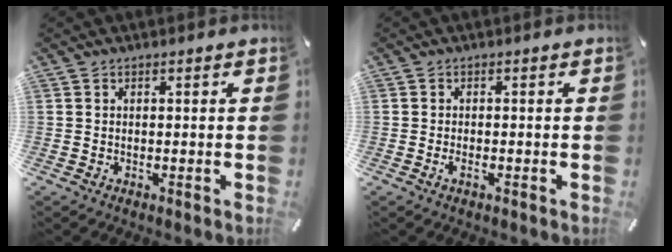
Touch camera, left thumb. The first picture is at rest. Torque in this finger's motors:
{"motor_torque": [0.09, 0.15, -0.02, -0.02, 0.04]}